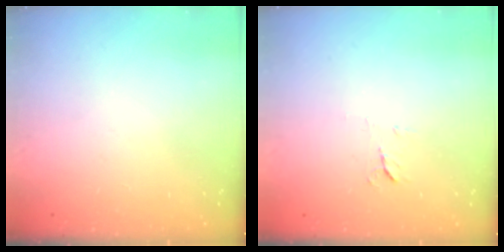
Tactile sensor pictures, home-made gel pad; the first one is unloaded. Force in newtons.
{"total": 5.4, "press": 5.3, "slide": 0.7}